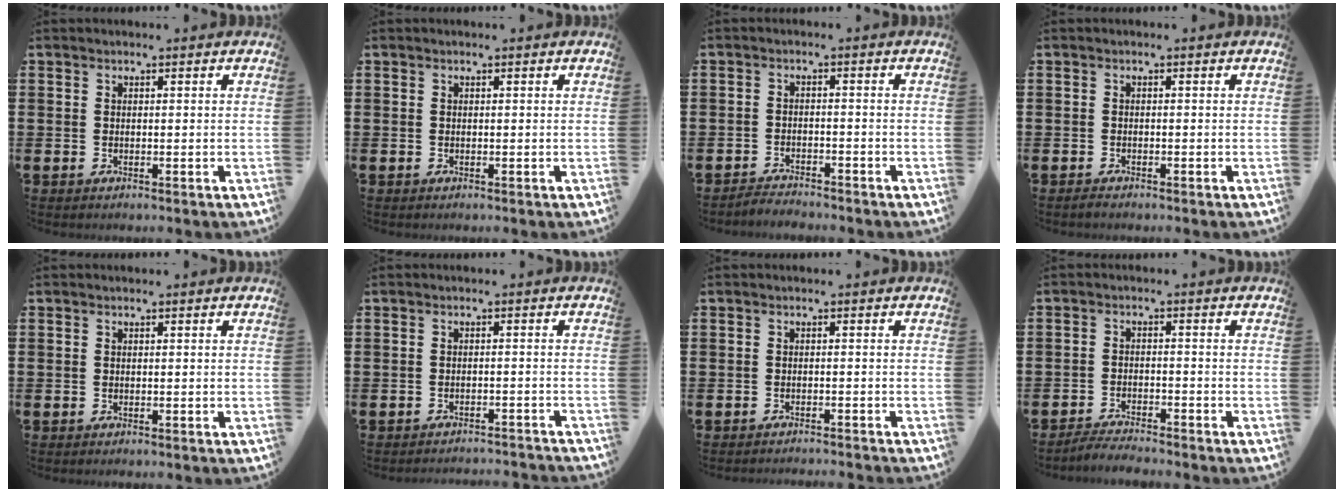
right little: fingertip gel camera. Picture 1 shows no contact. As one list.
[{"total": 0.0}, {"total": 2.1, "force": [-2.0, 0.0, -0.2], "torque": [-0.003, 0.005, -0.045]}, {"total": 0.6, "force": [-0.4, 0.2, 0.3], "torque": [-0.008, -0.001, -0.009]}, {"total": 0.0}, {"total": 1.6, "force": [-1.6, -0.2, -0.1], "torque": [-0.001, 0.005, -0.033]}, {"total": 1.0, "force": [-1.0, -0.2, -0.1], "torque": [0.001, 0.001, -0.021]}, {"total": 2.5, "force": [-2.5, -0.1, 0.2], "torque": [-0.006, 0.005, -0.053]}]